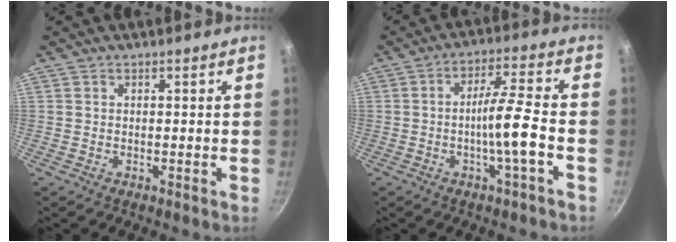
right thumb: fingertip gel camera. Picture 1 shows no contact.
{"total": 8.2, "force": [-2.5, 0.3, 7.8], "torque": [-0.137, 0.026, -0.045]}